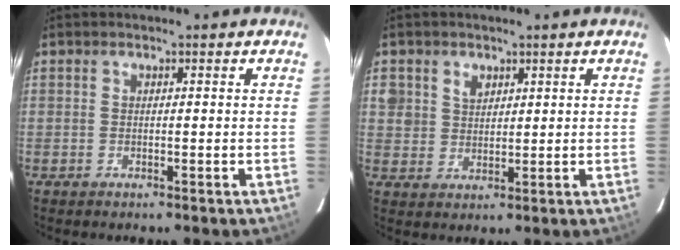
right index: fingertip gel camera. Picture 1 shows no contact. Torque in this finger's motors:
{"motor_torque": [-0.03, 0.02, 0.05, 0.02]}